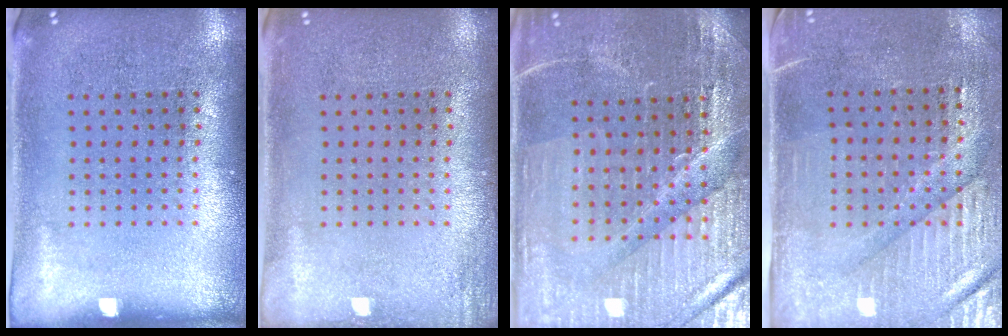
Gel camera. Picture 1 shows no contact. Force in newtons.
{"total": 1.2, "press": 1.2, "slide": 0.1}
{"total": 3.8, "press": 3.8, "slide": 0.7}
{"total": 3.3, "press": 2.9, "slide": 1.5}